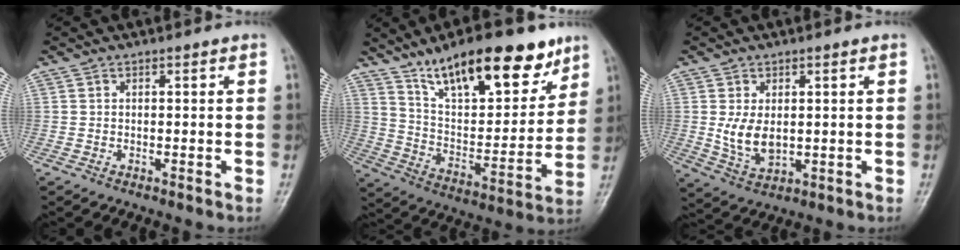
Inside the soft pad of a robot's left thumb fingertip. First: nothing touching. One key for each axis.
{"total": 22.0, "fx": 14.7, "fy": 8.3, "fz": 14.2, "tx": -0.176, "ty": -0.061, "tz": 0.247}
{"total": 6.2, "fx": 0.5, "fy": 3.8, "fz": 4.9, "tx": -0.083, "ty": -0.013, "tz": 0.022}